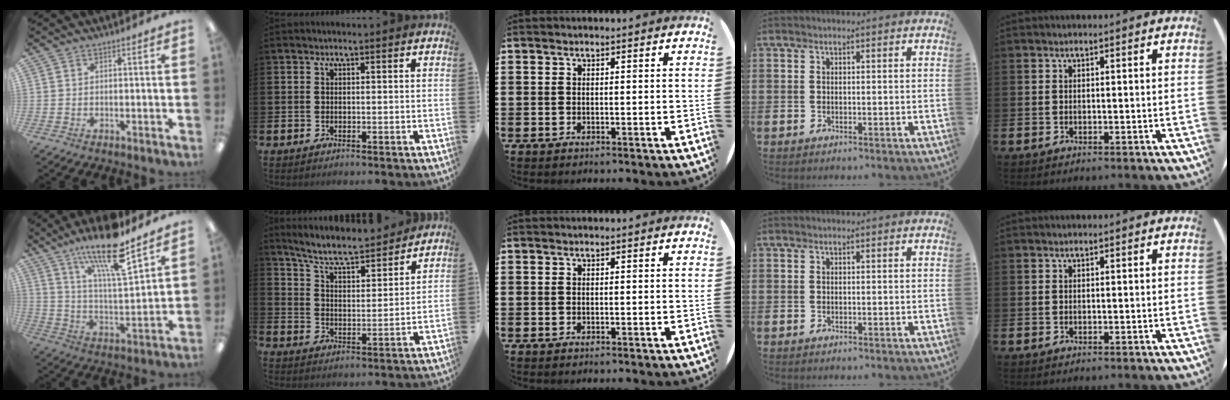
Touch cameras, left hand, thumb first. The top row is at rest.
{"thumb": {"total": 18.3, "force": [13.2, 4.3, 11.9], "torque": [-0.212, -0.074, 0.217]}, "index": {"total": 7.2, "force": [6.6, 1.3, 2.5], "torque": [-0.074, -0.052, 0.110]}}